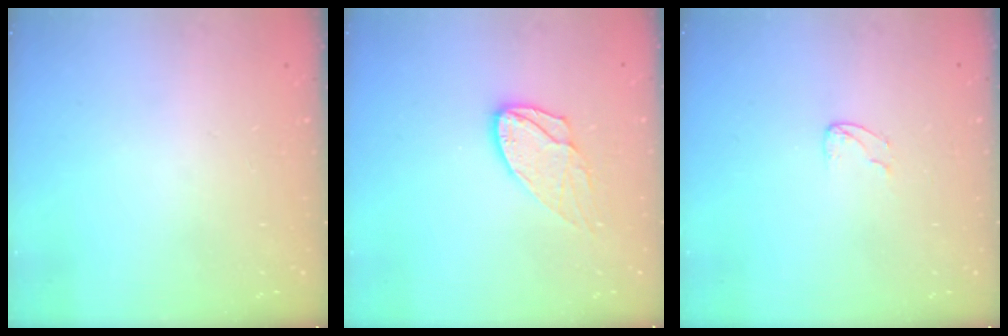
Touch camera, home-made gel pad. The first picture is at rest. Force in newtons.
{"total": 10.6, "press": 10.6, "slide": 0.9}
{"total": 3.3, "press": 3.3, "slide": 0.3}